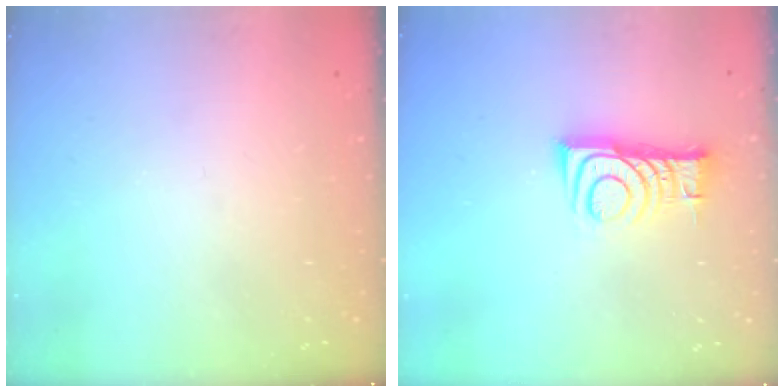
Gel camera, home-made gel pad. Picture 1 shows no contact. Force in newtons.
{"total": 10.1, "press": 10.1, "slide": 0.3}